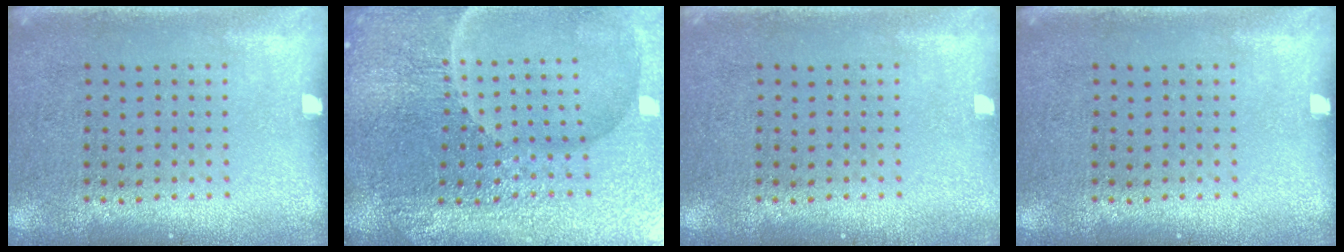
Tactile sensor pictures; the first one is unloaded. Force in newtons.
{"total": 6.0, "press": 5.5, "slide": 2.4}
{"total": 0.6, "press": 0.6, "slide": 0.1}
{"total": 0.0}